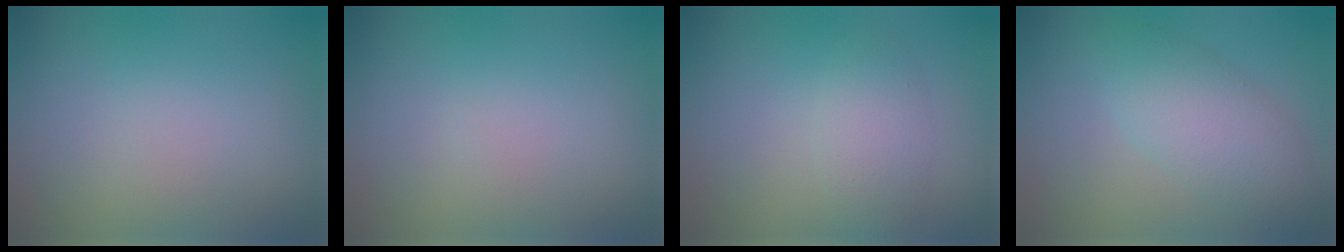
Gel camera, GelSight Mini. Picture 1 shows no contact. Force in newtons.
{"total": 0.0}
{"total": 2.5, "press": 2.5, "slide": 0.1}
{"total": 4.1, "press": 4.1, "slide": 0.2}